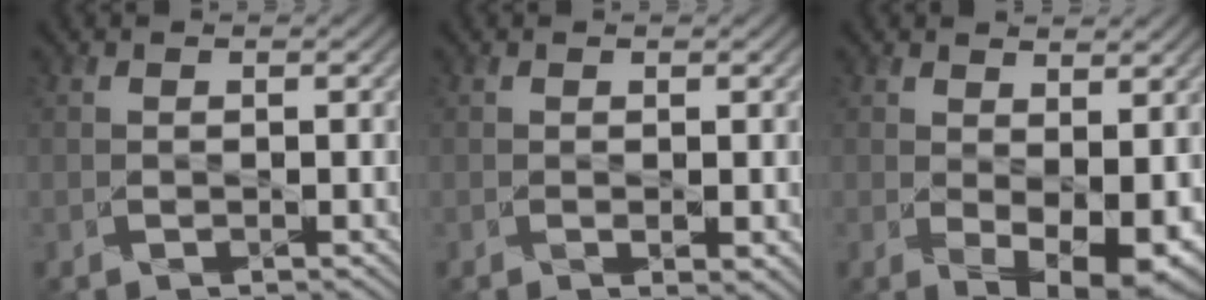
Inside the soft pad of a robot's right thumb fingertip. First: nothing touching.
{"total": 1.1, "force": [0.0, 0.3, 1.0], "torque": [-0.019, -0.007, 0.002]}
{"total": 6.8, "force": [0.1, 3.4, 5.8], "torque": [-0.103, -0.023, 0.016]}